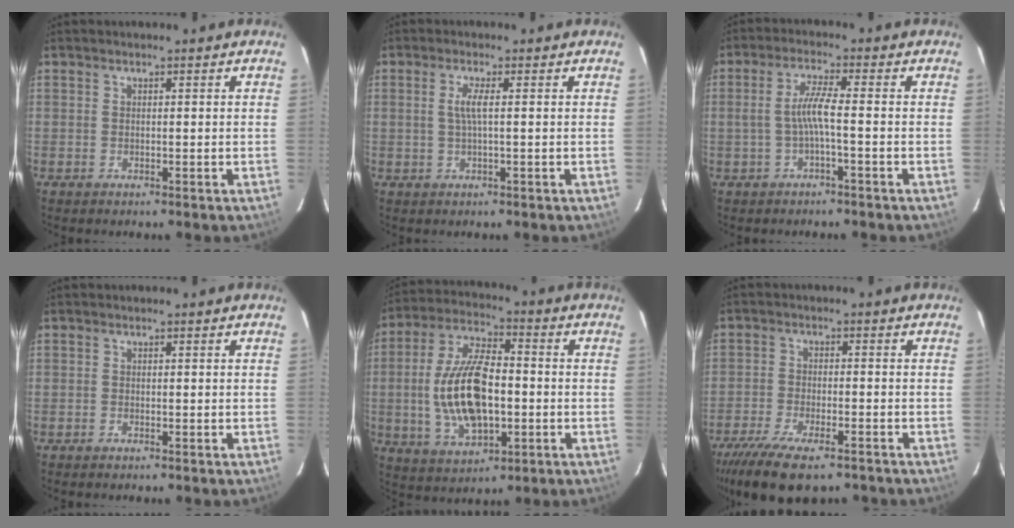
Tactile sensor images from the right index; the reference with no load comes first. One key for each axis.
{"total": 2.6, "fx": 0.2, "fy": -0.1, "fz": 2.6, "tx": -0.051, "ty": 0.001, "tz": 0.003}
{"total": 4.6, "fx": -1.3, "fy": -0.1, "fz": 4.5, "tx": -0.095, "ty": 0.005, "tz": -0.022}
{"total": 0.0}
{"total": 16.4, "fx": -1.9, "fy": 7.9, "fz": 14.2, "tx": -0.289, "ty": 0.003, "tz": -0.026}
{"total": 13.6, "fx": -10.1, "fy": 4.5, "fz": 7.9, "tx": -0.178, "ty": -0.039, "tz": -0.175}